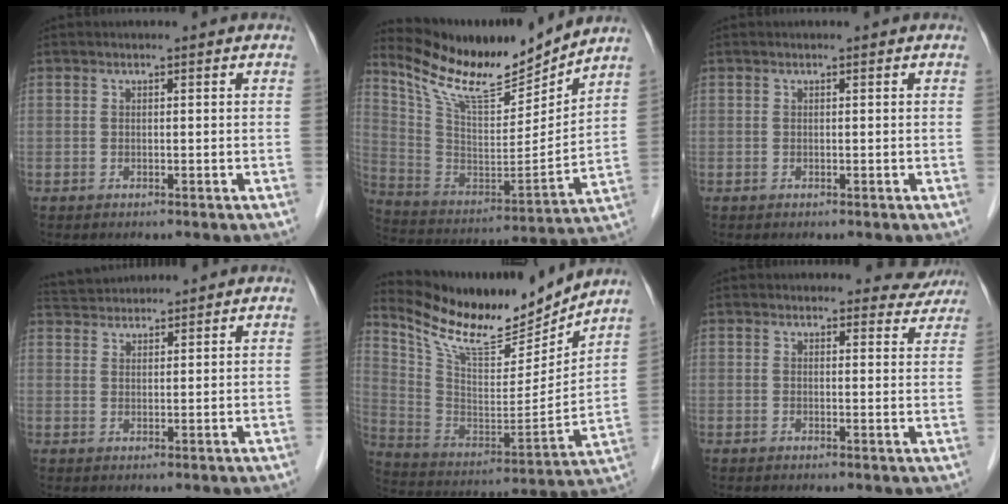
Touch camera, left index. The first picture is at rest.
{"total": 16.6, "force": [15.0, 2.0, 6.8], "torque": [-0.139, -0.020, 0.272]}
{"total": 0.0}
{"total": 5.6, "force": [5.5, 0.7, 0.8], "torque": [-0.021, 0.036, 0.097]}
{"total": 17.9, "force": [16.2, 3.0, 7.0], "torque": [-0.144, -0.029, 0.280]}
{"total": 4.5, "force": [4.2, 1.5, -0.6], "torque": [0.024, -0.019, 0.026]}